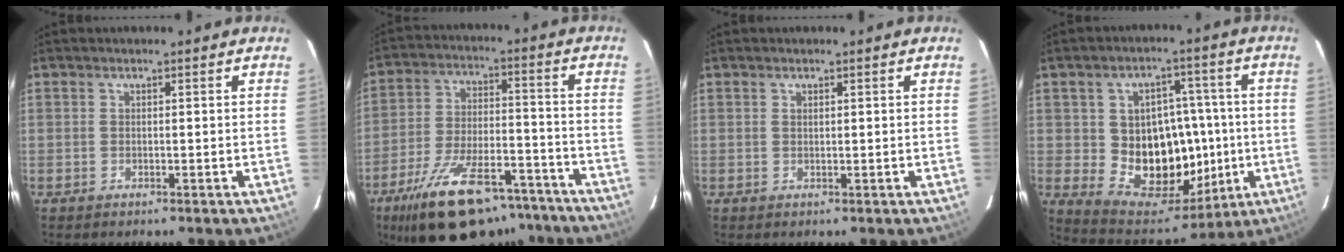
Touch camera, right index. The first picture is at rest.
{"total": 22.9, "force": [-17.1, 9.0, 12.2], "torque": [-0.224, -0.008, -0.252]}
{"total": 0.6, "force": [0.3, 0.3, 0.4], "torque": [-0.007, 0.003, 0.007]}
{"total": 15.4, "force": [-1.1, 13.1, 8.0], "torque": [-0.146, 0.015, 0.008]}